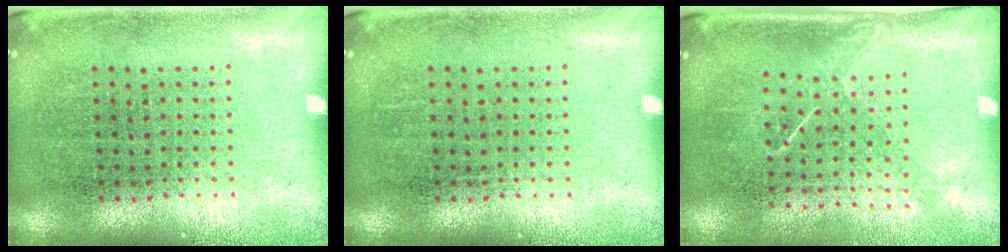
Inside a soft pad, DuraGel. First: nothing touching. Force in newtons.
{"total": 0.0}
{"total": 1.3, "press": 1.0, "slide": 0.9}